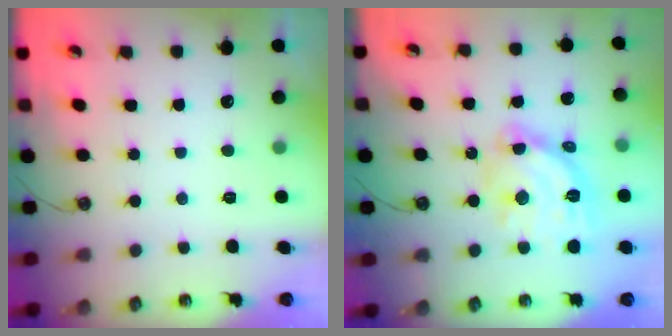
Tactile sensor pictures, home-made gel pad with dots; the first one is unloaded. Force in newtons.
{"total": 16.3, "press": 16.2, "slide": 1.6}